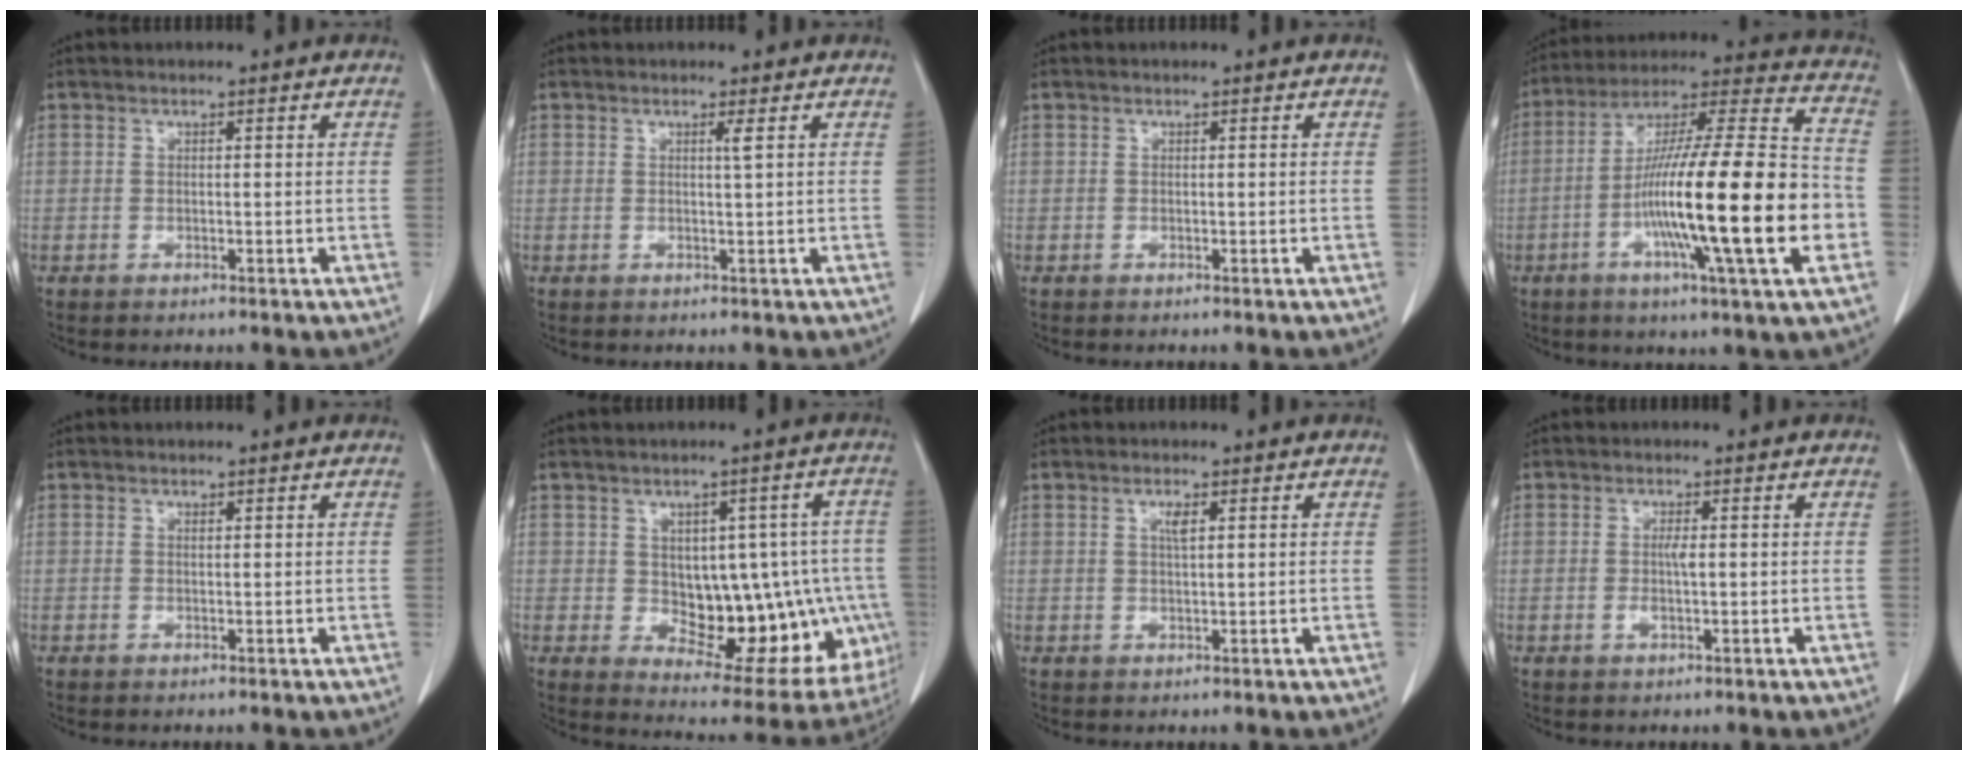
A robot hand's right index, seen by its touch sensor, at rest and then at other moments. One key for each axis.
{"total": 1.0, "fx": 0.4, "fy": -0.3, "fz": 0.8, "tx": -0.023, "ty": -0.005, "tz": 0.010}
{"total": 0.0}
{"total": 24.3, "fx": -5.9, "fy": 1.0, "fz": 23.5, "tx": -0.376, "ty": -0.012, "tz": -0.106}
{"total": 0.0}
{"total": 17.2, "fx": -1.7, "fy": 8.9, "fz": 14.6, "tx": -0.144, "ty": 0.023, "tz": 0.006}
{"total": 1.7, "fx": 0.7, "fy": 0.2, "fz": 1.5, "tx": -0.031, "ty": 0.000, "tz": 0.012}
{"total": 1.8, "fx": -0.1, "fy": 0.4, "fz": 1.8, "tx": -0.038, "ty": 0.000, "tz": -0.001}